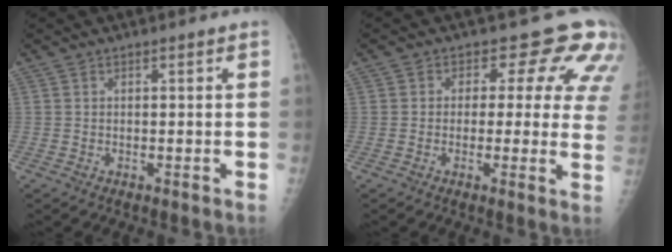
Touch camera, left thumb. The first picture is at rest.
{"total": 10.8, "force": [6.3, 6.5, 5.9], "torque": [-0.013, -0.019, 0.046]}